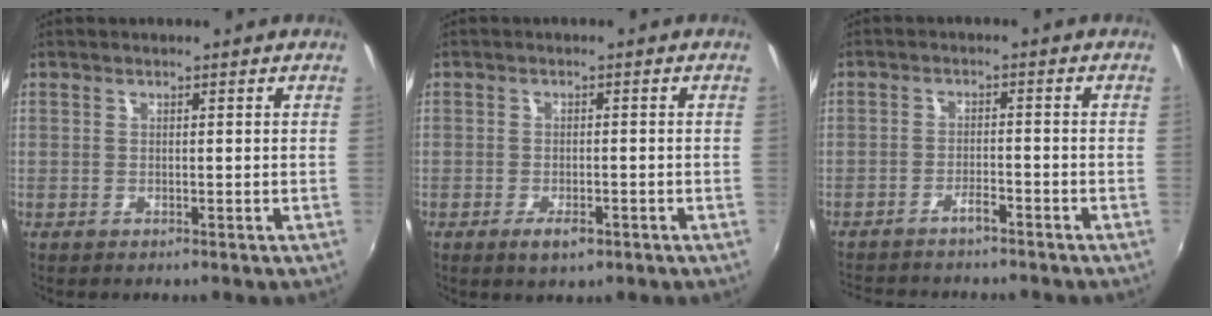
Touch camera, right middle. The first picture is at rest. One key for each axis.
{"total": 3.0, "fx": -1.3, "fy": 1.2, "fz": 2.4, "tx": -0.051, "ty": -0.007, "tz": -0.023}
{"total": 6.4, "fx": -5.7, "fy": 1.2, "fz": 2.6, "tx": -0.065, "ty": 0.000, "tz": -0.090}